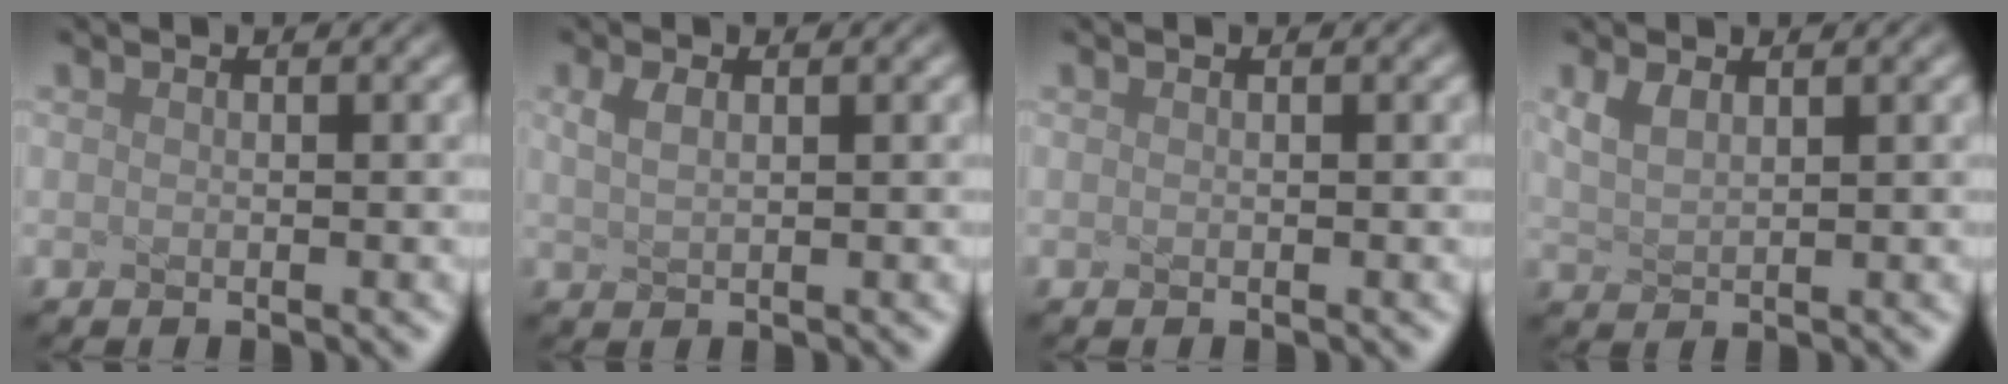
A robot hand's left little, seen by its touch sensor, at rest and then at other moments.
{"total": 1.5, "force": [0.6, 0.6, 1.3], "torque": [-0.025, 0.002, 0.015]}
{"total": 0.0}
{"total": 1.8, "force": [1.0, 0.7, 1.3], "torque": [-0.035, 0.001, 0.025]}